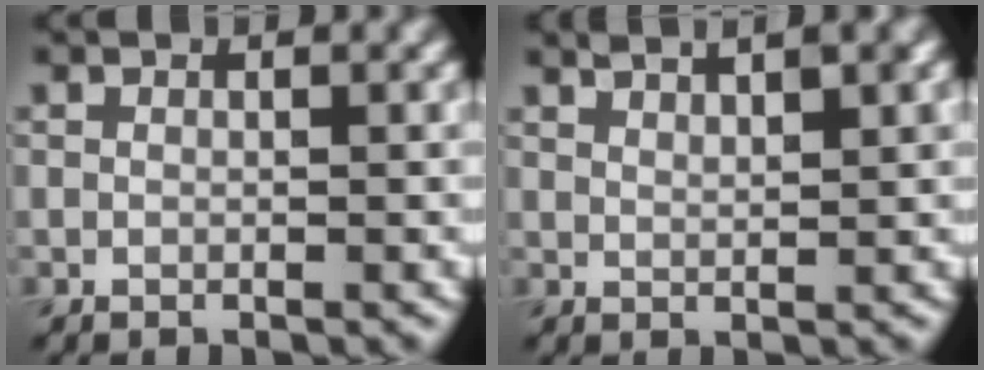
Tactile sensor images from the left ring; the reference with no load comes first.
{"total": 3.4, "force": [2.3, 1.0, 2.3], "torque": [-0.012, 0.010, 0.020]}